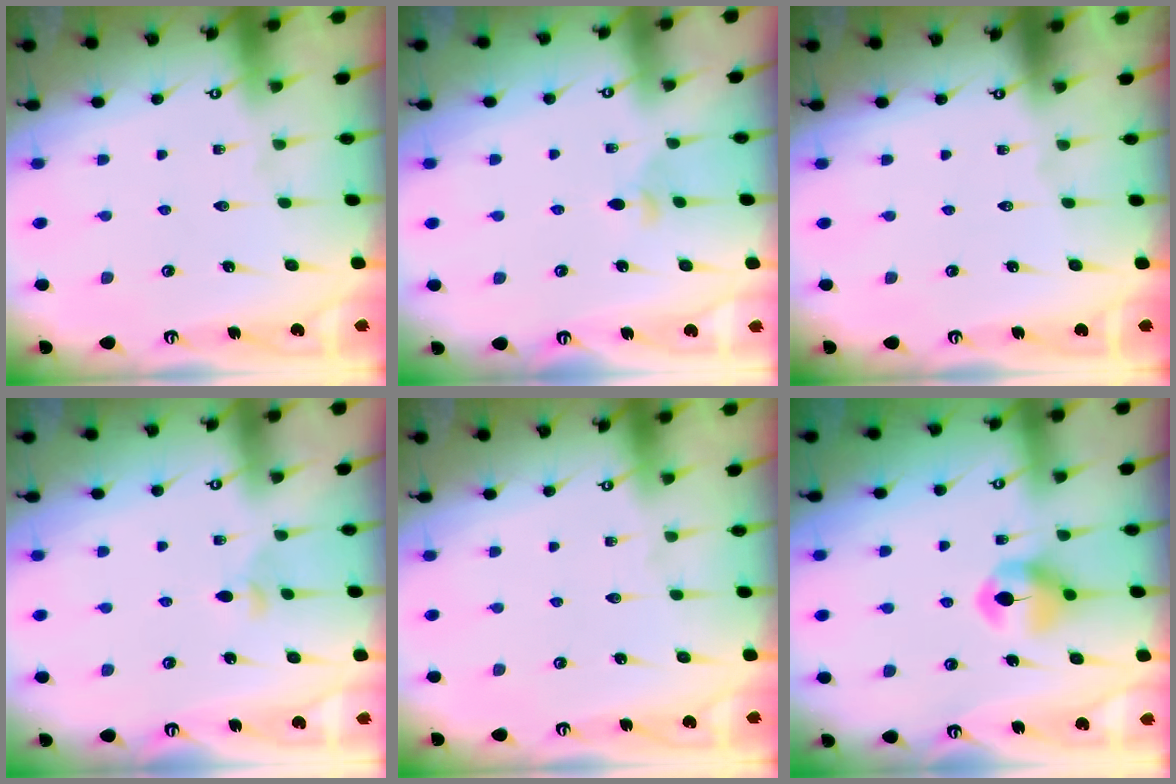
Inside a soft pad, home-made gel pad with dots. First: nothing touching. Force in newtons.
{"total": 3.2, "press": 3.1, "slide": 0.8}
{"total": 0.0}
{"total": 3.2, "press": 3.1, "slide": 0.8}
{"total": 0.0}
{"total": 7.4, "press": 7.4, "slide": 0.6}